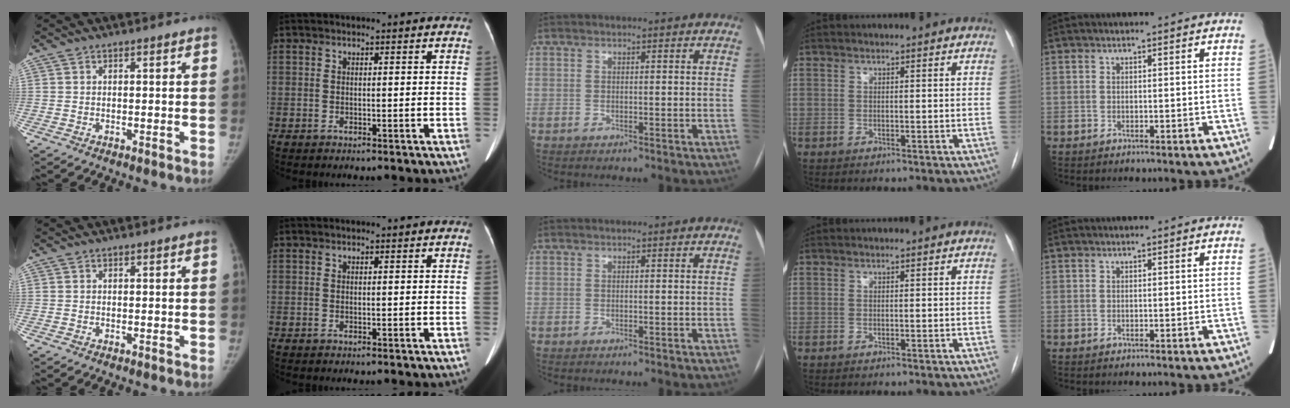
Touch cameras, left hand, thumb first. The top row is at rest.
{}